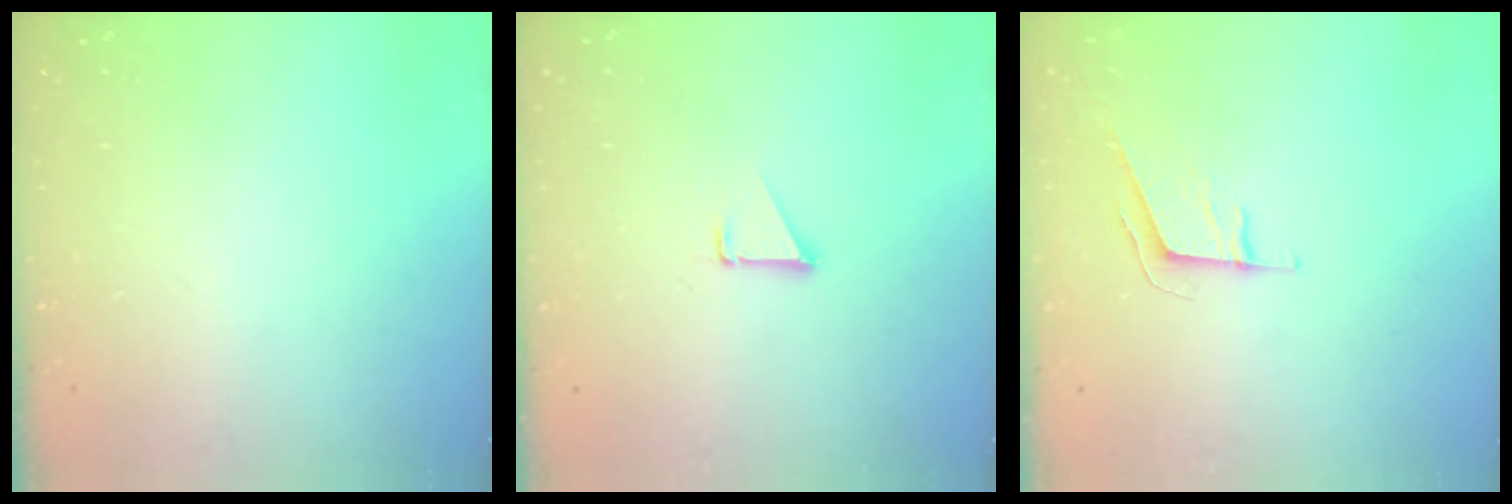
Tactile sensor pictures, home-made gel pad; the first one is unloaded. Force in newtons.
{"total": 1.3, "press": 1.3, "slide": 0.1}
{"total": 5.8, "press": 5.2, "slide": 2.6}